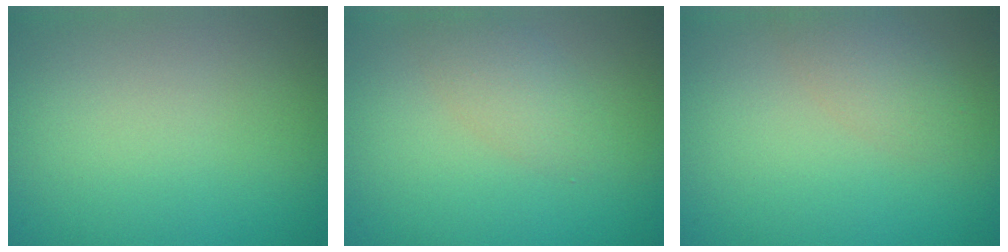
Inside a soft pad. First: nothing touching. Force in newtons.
{"total": 2.2, "press": 2.2, "slide": 0.1}
{"total": 2.1, "press": 2.1, "slide": 0.1}